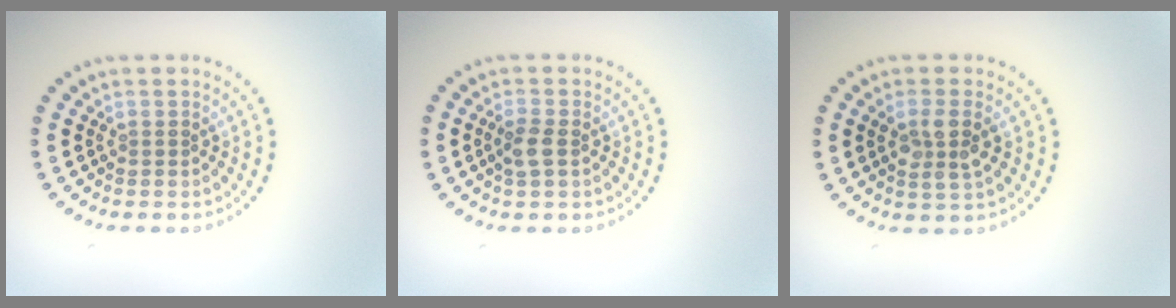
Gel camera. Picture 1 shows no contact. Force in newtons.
{"total": 1.9, "press": 1.8, "slide": 0.6}
{"total": 2.8, "press": 2.7, "slide": 0.9}